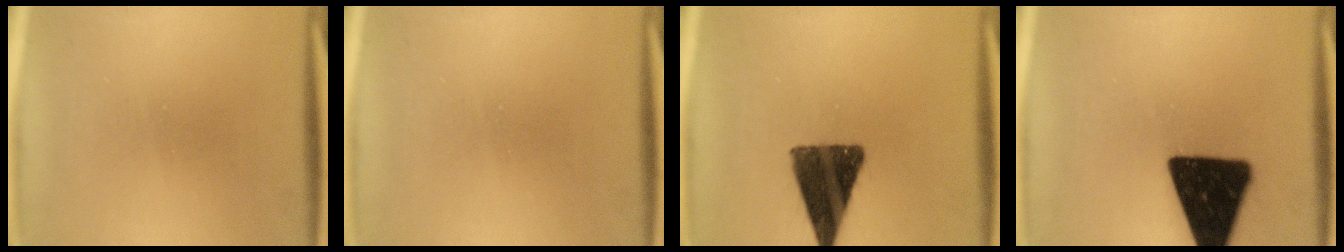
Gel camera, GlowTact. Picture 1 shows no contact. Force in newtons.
{"total": 0.0}
{"total": 14.2}
{"total": 19.3}